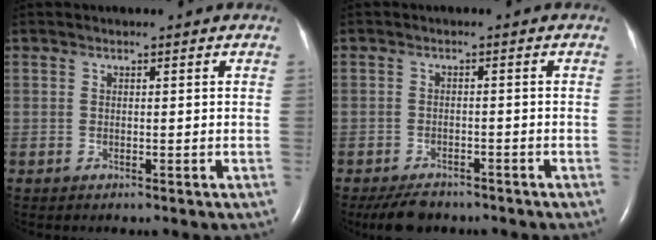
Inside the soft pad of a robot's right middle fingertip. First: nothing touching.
{"total": 5.3, "force": [-4.5, 2.2, 1.8], "torque": [-0.034, -0.008, -0.070]}